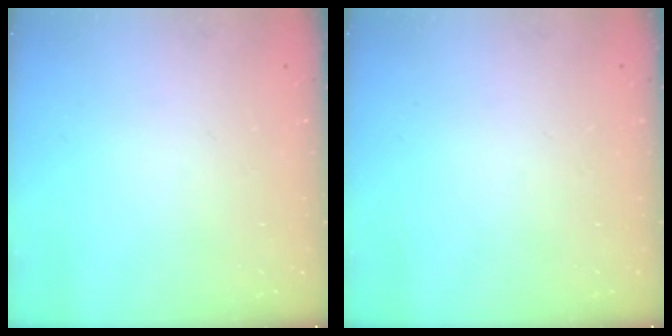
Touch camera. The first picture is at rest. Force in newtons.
{"total": 0.0}